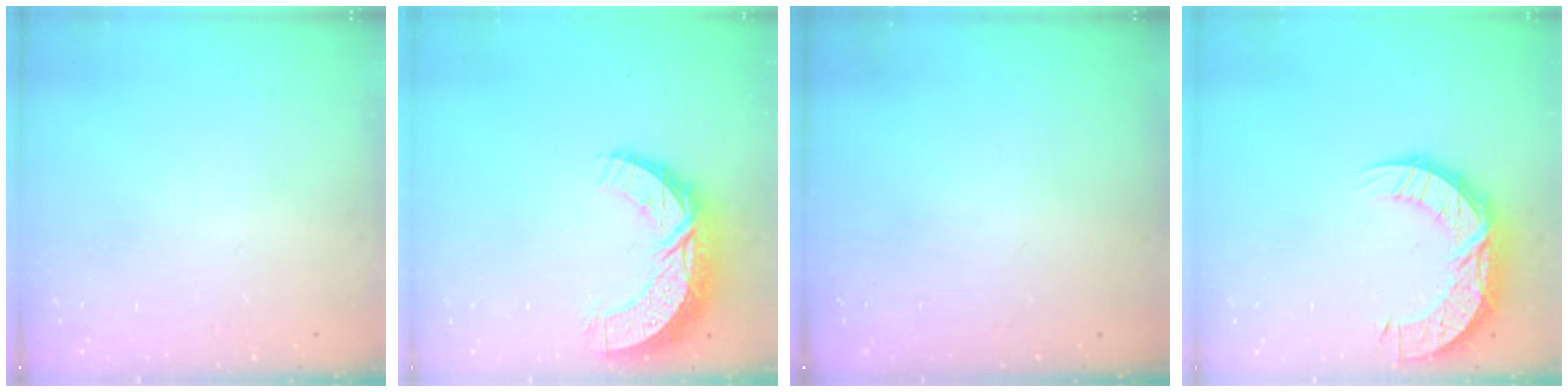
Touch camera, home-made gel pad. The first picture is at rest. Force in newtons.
{"total": 11.6, "press": 11.6, "slide": 0.7}
{"total": 0.0}
{"total": 12.8, "press": 12.8, "slide": 0.9}